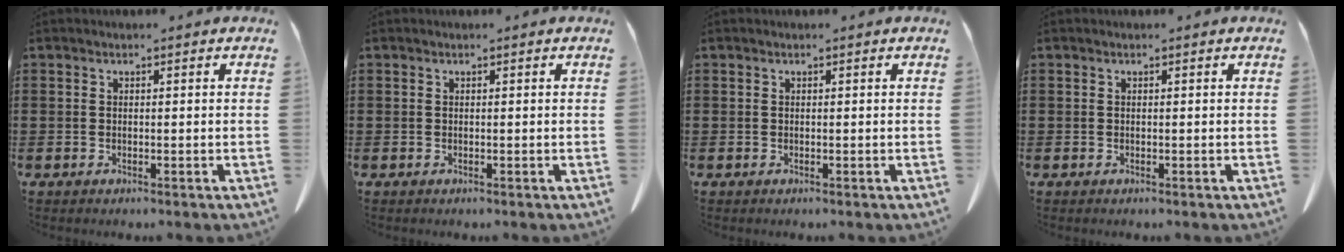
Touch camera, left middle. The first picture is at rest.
{"total": 0.0}
{"total": 0.0}
{"total": 0.0}